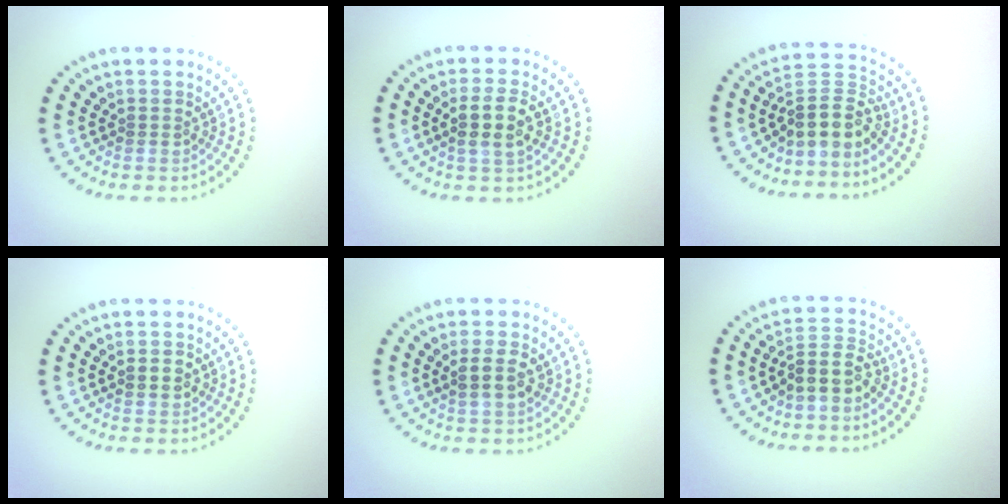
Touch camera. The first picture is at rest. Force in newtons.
{"total": 2.8, "press": 2.7, "slide": 0.9}
{"total": 3.9, "press": 3.0, "slide": 2.5}
{"total": 1.8, "press": 1.8, "slide": 0.1}
{"total": 1.9, "press": 1.8, "slide": 0.2}
{"total": 3.0, "press": 2.4, "slide": 1.8}